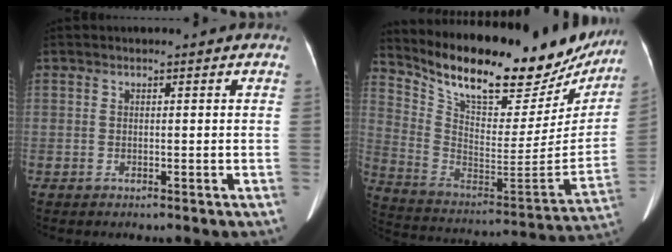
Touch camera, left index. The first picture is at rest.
{"total": 28.9, "force": [23.7, 9.8, 13.3], "torque": [-0.229, -0.022, 0.340]}